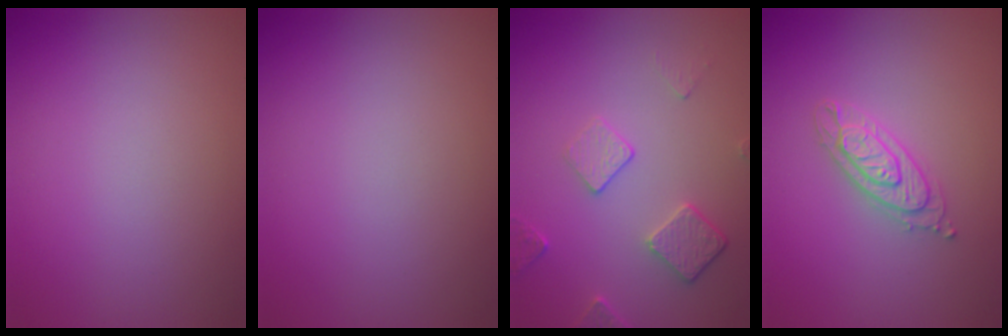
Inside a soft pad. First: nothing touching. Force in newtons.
{"total": 0.0}
{"total": 2.7, "press": 2.0, "slide": 1.7}
{"total": 2.3, "press": 2.2, "slide": 0.5}